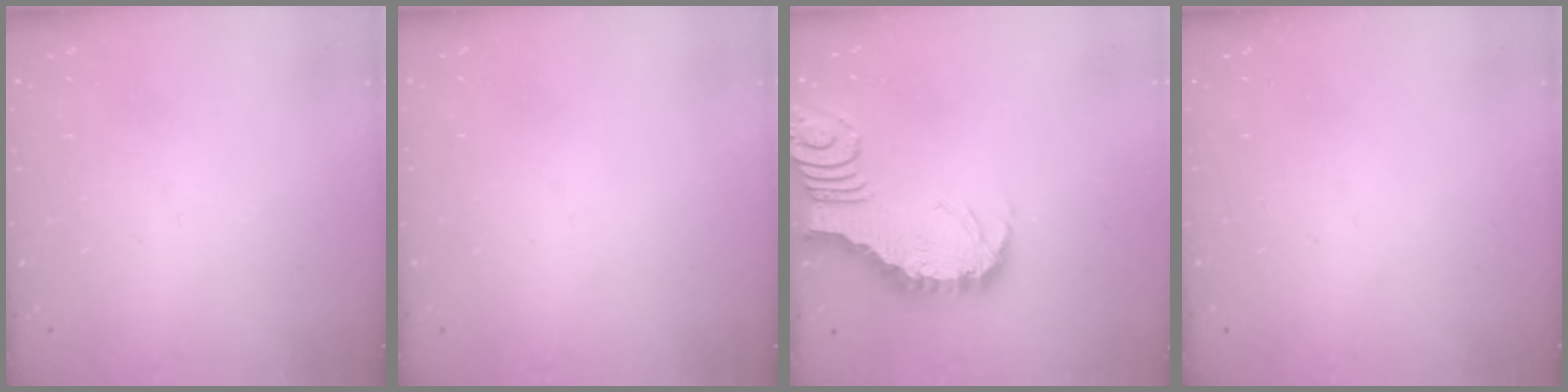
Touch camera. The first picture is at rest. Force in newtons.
{"total": 0.0}
{"total": 3.3, "press": 3.2, "slide": 0.5}
{"total": 0.0}